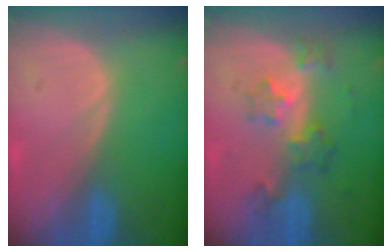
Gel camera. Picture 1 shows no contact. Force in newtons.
{"total": 5.8, "press": 5.3, "slide": 2.3}